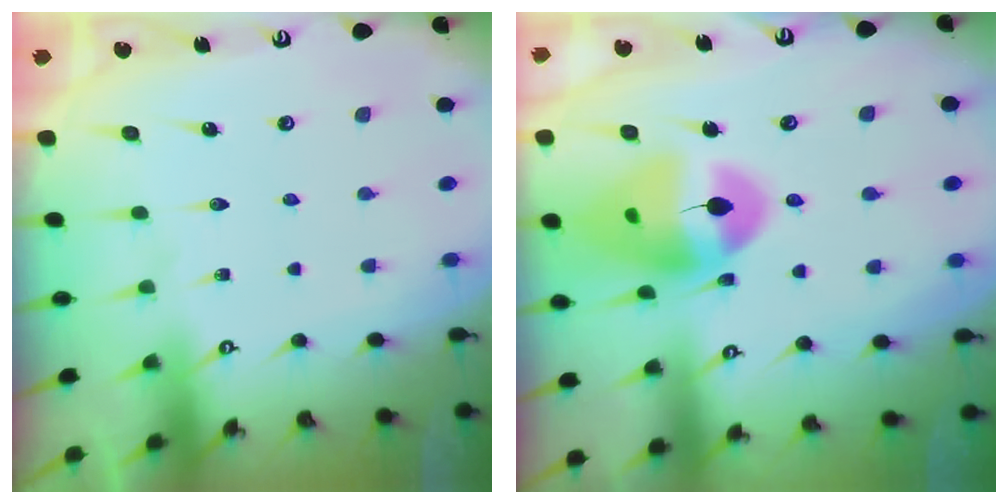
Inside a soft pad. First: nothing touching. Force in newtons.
{"total": 16.2, "press": 16.1, "slide": 1.8}